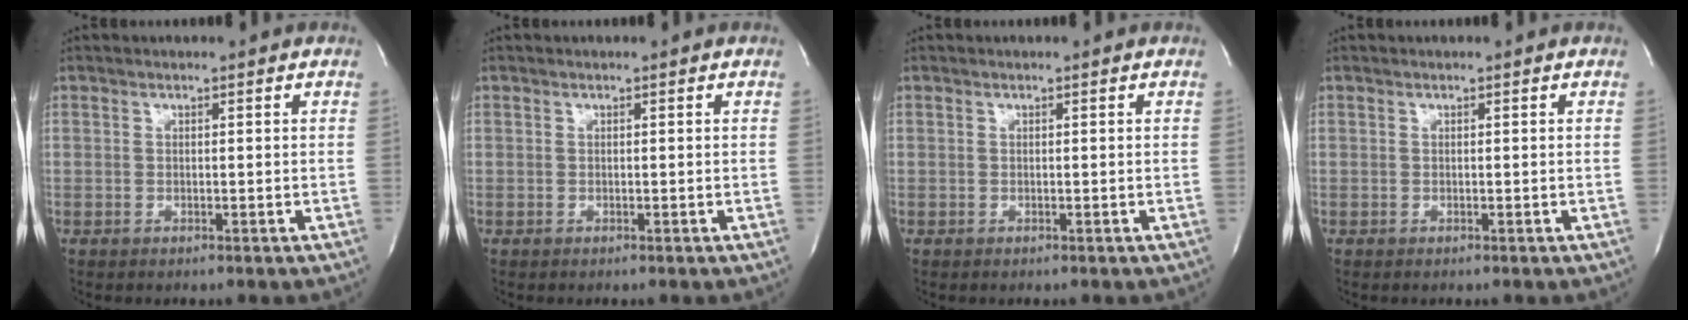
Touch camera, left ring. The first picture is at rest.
{"total": 0.0}
{"total": 0.0}
{"total": 0.0}